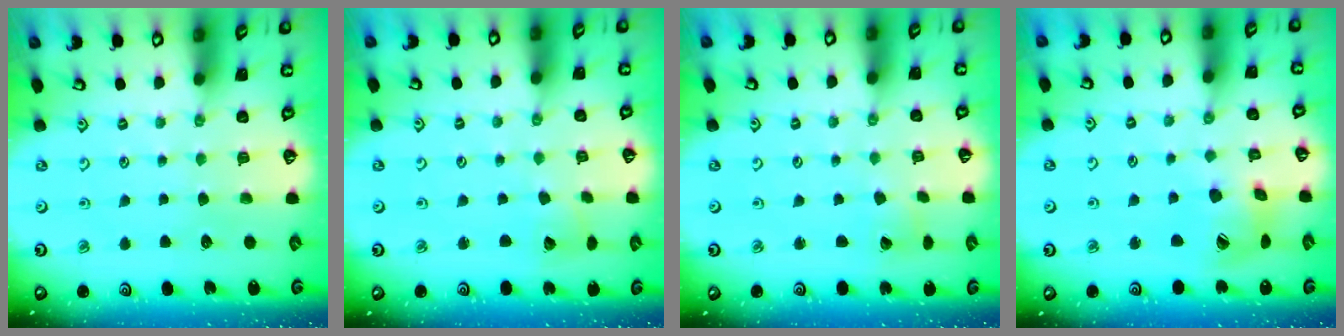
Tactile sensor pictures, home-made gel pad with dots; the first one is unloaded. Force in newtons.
{"total": 2.8, "press": 2.8, "slide": 0.4}
{"total": 2.7, "press": 2.7, "slide": 0.3}
{"total": 12.5, "press": 12.4, "slide": 1.7}